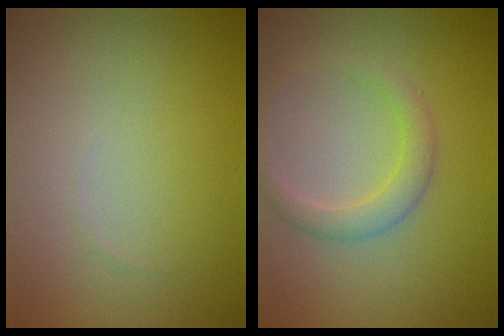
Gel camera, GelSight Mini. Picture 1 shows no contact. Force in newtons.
{"total": 2.1, "press": 2.1, "slide": 0.1}